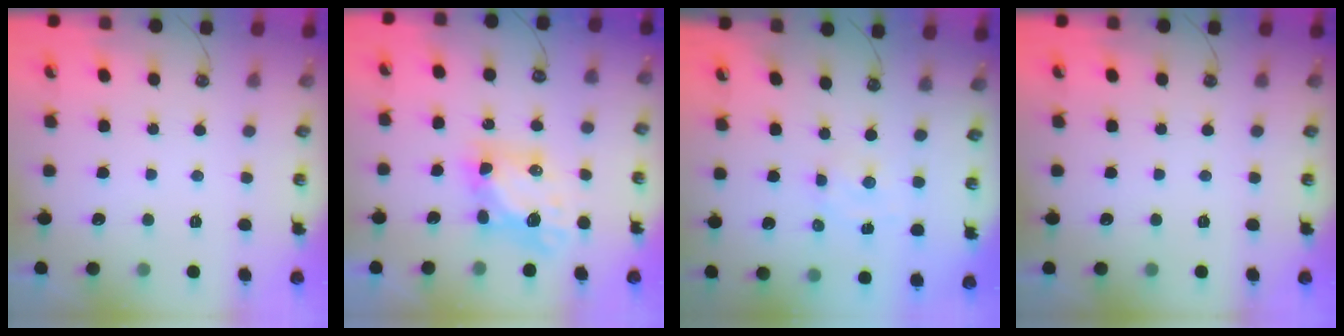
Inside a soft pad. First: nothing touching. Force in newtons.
{"total": 7.5, "press": 7.5, "slide": 0.7}
{"total": 2.3, "press": 2.3, "slide": 0.3}
{"total": 0.0}